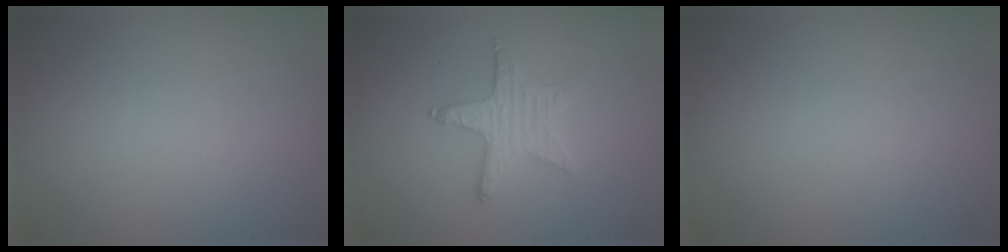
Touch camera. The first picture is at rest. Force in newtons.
{"total": 2.8, "press": 2.5, "slide": 1.3}
{"total": 0.0}